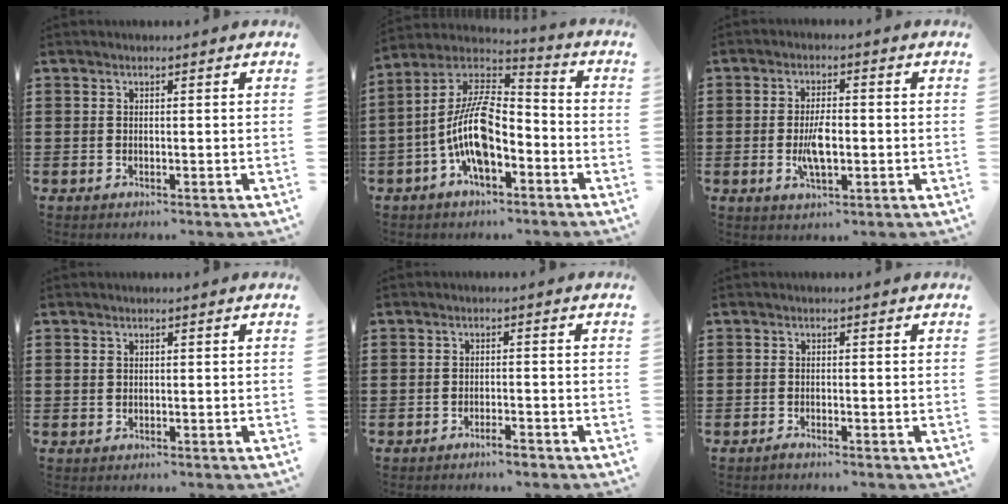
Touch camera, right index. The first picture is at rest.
{"total": 11.6, "force": [-4.1, 4.9, 9.7], "torque": [-0.235, -0.011, -0.087]}
{"total": 5.2, "force": [-0.9, 2.0, 4.7], "torque": [-0.095, -0.001, -0.019]}
{"total": 0.7, "force": [0.2, 0.6, 0.2], "torque": [-0.006, 0.003, 0.005]}
{"total": 1.9, "force": [-1.6, 0.1, 0.9], "torque": [-0.020, -0.003, -0.031]}
{"total": 0.9, "force": [-0.8, -0.1, 0.4], "torque": [-0.008, -0.006, -0.014]}